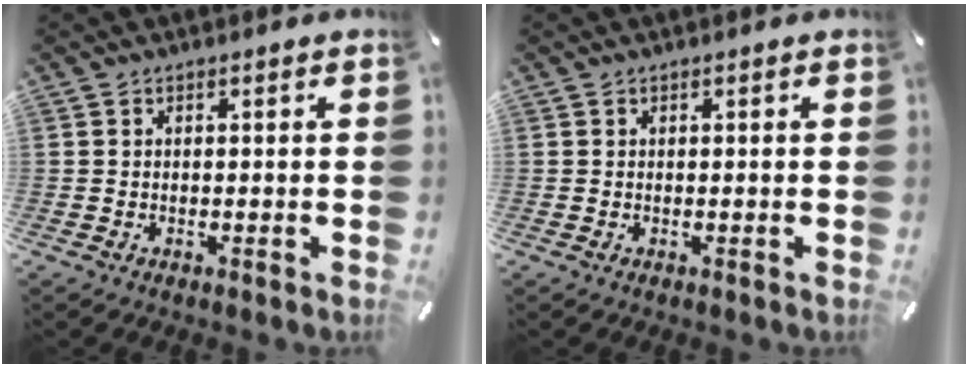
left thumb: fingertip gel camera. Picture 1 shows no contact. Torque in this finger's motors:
{"motor_torque": [0.00, 0.00, 0.00, 0.00, 0.00]}